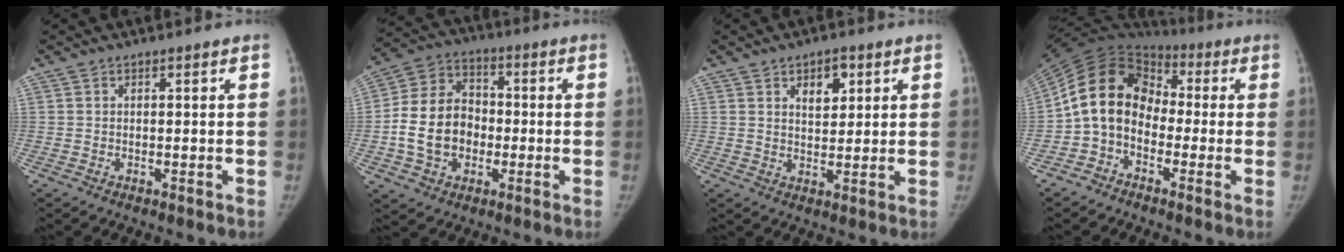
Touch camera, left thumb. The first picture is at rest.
{"total": 13.9, "force": [-2.2, 10.9, 8.3], "torque": [-0.129, 0.029, -0.044]}
{"total": 5.6, "force": [2.5, 3.2, 3.7], "torque": [-0.032, -0.013, 0.038]}
{"total": 13.7, "force": [-2.3, 10.7, 8.2], "torque": [-0.135, 0.061, -0.061]}